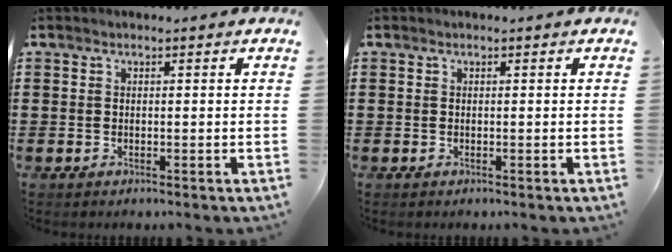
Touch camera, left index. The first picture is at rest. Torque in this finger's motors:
{"motor_torque": [0.00, 0.00, -0.01, 0.01]}